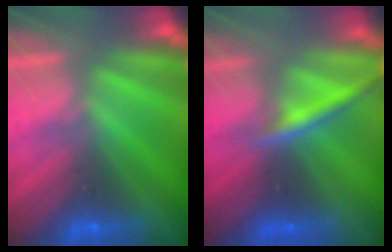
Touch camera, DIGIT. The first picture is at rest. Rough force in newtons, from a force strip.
{"total": 2.4}